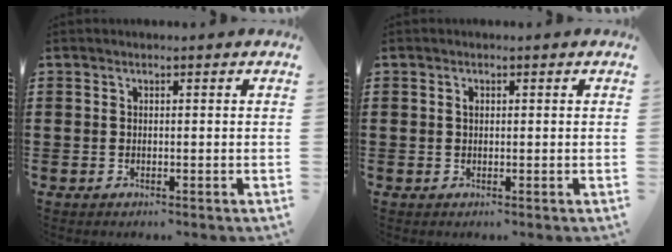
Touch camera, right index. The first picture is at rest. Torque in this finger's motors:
{"motor_torque": [0.27, -0.19, 0.05, 0.03]}